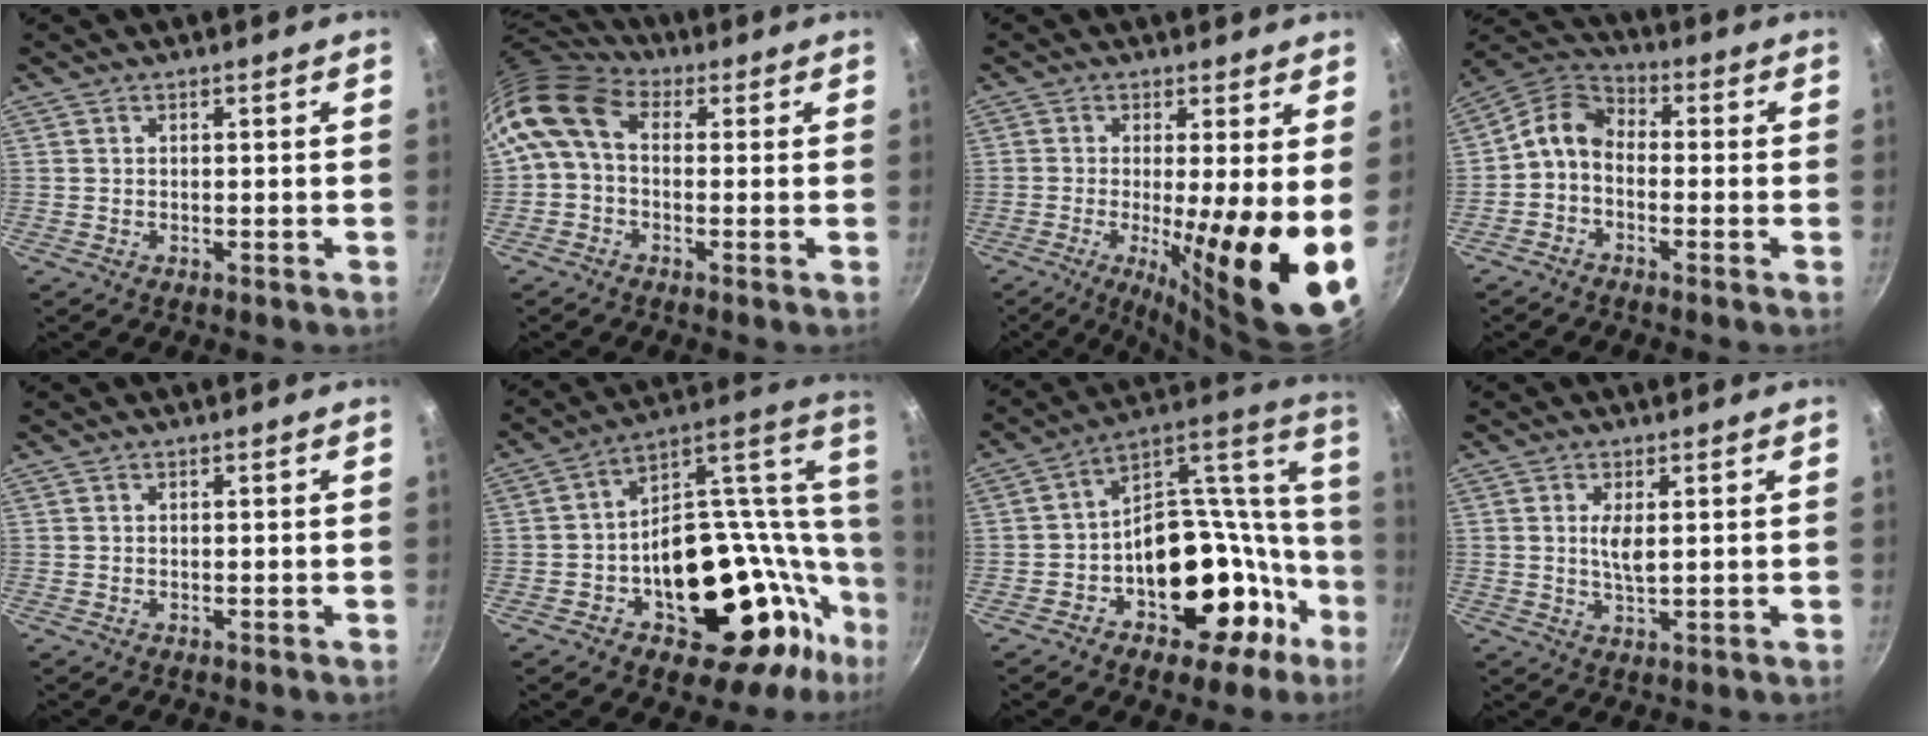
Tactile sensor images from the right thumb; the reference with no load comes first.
{"total": 9.8, "force": [1.1, 6.8, 6.9], "torque": [-0.134, 0.025, 0.002]}
{"total": 15.9, "force": [-1.0, 2.9, 15.6], "torque": [-0.221, -0.034, -0.011]}
{"total": 3.9, "force": [-1.2, 2.6, 2.7], "torque": [-0.059, 0.028, -0.037]}
{"total": 0.0}
{"total": 32.8, "force": [-2.0, 22.6, 23.7], "torque": [-0.270, 0.036, -0.007]}
{"total": 24.8, "force": [-8.9, 17.4, 15.2], "torque": [-0.150, 0.099, -0.117]}
{"total": 3.7, "force": [0.8, 1.3, 3.4], "torque": [-0.064, -0.007, 0.017]}